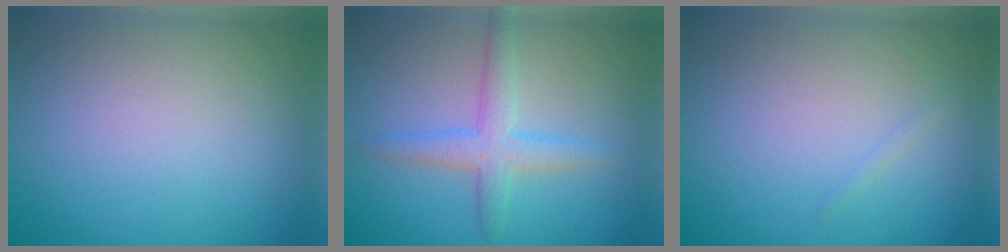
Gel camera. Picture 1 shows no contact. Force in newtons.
{"total": 3.2, "press": 3.2, "slide": 0.1}
{"total": 0.5, "press": 0.5, "slide": 0.0}